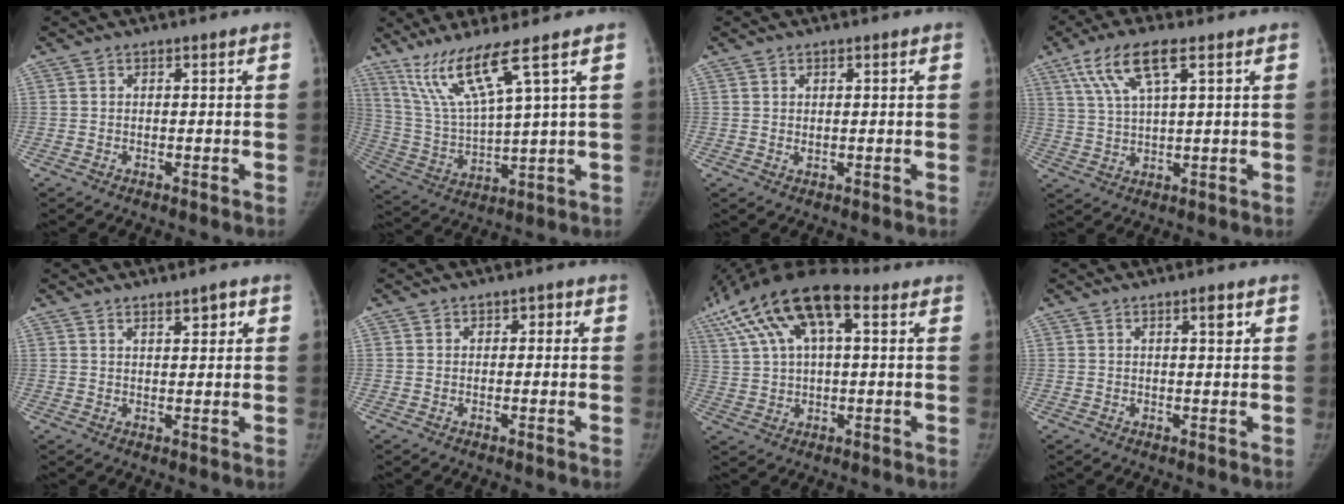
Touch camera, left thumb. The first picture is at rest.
{"total": 11.5, "force": [7.3, -0.3, 8.8], "torque": [-0.188, -0.041, 0.161]}
{"total": 0.7, "force": [0.2, 0.4, 0.6], "torque": [-0.006, -0.002, 0.004]}
{"total": 9.4, "force": [4.6, 2.5, 7.8], "torque": [-0.170, -0.001, 0.093]}
{"total": 2.9, "force": [1.8, 1.0, 2.1], "torque": [-0.022, -0.011, 0.028]}
{"total": 1.5, "force": [0.4, 1.4, 0.5], "torque": [0.011, 0.003, -0.003]}
{"total": 19.6, "force": [8.7, 8.9, 15.2], "torque": [-0.308, 0.031, 0.153]}
{"total": 2.2, "force": [1.0, 0.5, 1.8], "torque": [-0.024, -0.003, 0.016]}